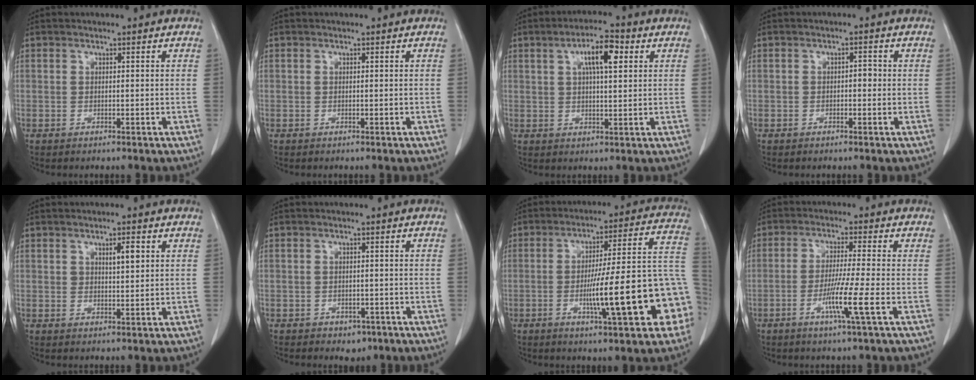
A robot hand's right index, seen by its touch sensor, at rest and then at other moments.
{"total": 0.0}
{"total": 6.9, "force": [2.6, 1.7, 6.1], "torque": [-0.107, 0.013, 0.041]}
{"total": 1.3, "force": [-0.2, 0.6, 1.1], "torque": [-0.010, 0.005, -0.005]}
{"total": 3.0, "force": [1.2, 0.9, 2.5], "torque": [-0.039, -0.002, 0.020]}
{"total": 2.7, "force": [-1.6, 1.8, 1.1], "torque": [-0.010, 0.005, -0.011]}
{"total": 19.0, "force": [-5.4, 1.8, 18.1], "torque": [-0.196, 0.030, -0.070]}
{"total": 7.0, "force": [-2.5, -1.2, 6.4], "torque": [-0.118, -0.018, -0.050]}